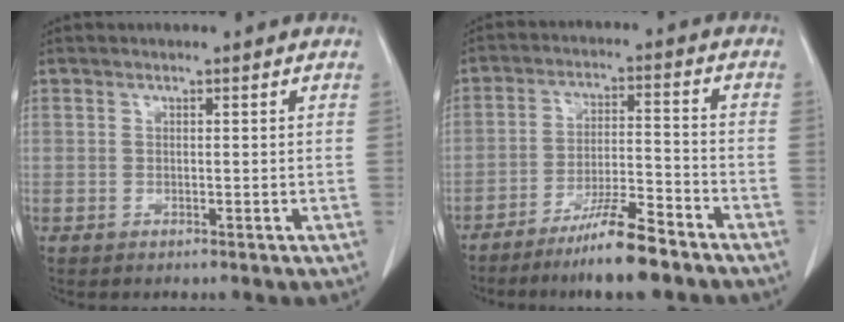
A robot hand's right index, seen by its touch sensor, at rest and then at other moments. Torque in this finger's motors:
{"motor_torque": [0.80, -0.80, 0.52, 0.11]}